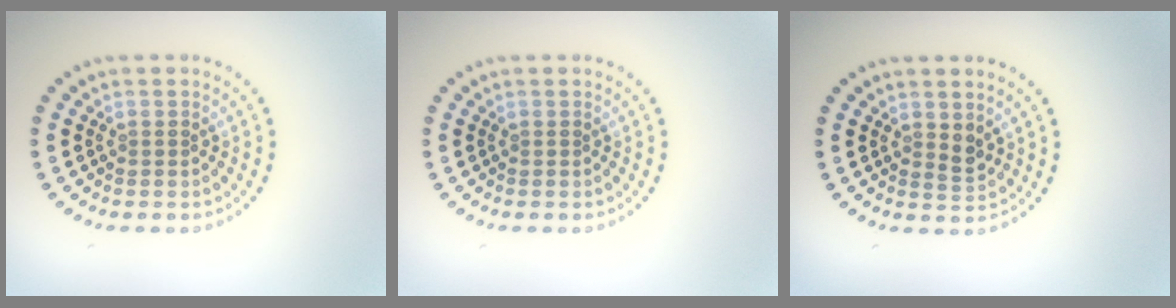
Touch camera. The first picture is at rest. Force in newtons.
{"total": 0.0}
{"total": 1.2, "press": 1.1, "slide": 0.5}